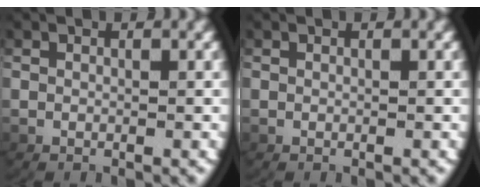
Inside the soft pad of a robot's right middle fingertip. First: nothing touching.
{"total": 0.0}